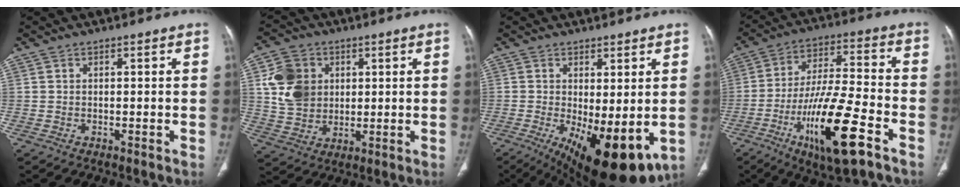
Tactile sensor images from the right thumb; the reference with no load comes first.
{"total": 10.9, "force": [2.7, 9.0, 5.5], "torque": [-0.078, -0.005, 0.055]}
{"total": 15.2, "force": [-3.8, 5.9, 13.5], "torque": [-0.198, -0.027, -0.036]}
{"total": 18.8, "force": [-8.8, 4.6, 16.0], "torque": [-0.297, 0.031, -0.143]}